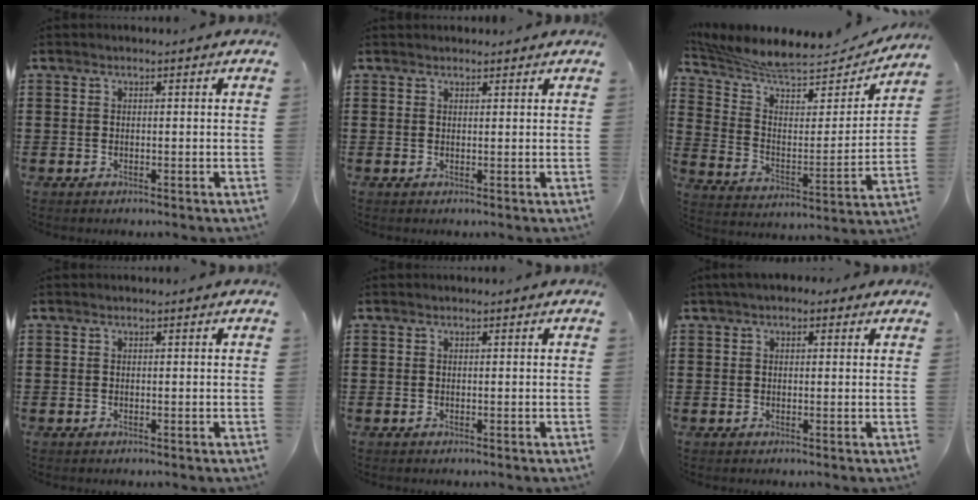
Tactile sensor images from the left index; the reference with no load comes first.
{"total": 1.0, "force": [1.0, 0.3, 0.0], "torque": [-0.003, 0.002, 0.020]}
{"total": 8.5, "force": [7.8, 1.3, 3.2], "torque": [-0.092, -0.057, 0.132]}
{"total": 0.0}
{"total": 0.0}
{"total": 1.7, "force": [0.9, 1.0, 1.0], "torque": [-0.023, 0.007, 0.016]}